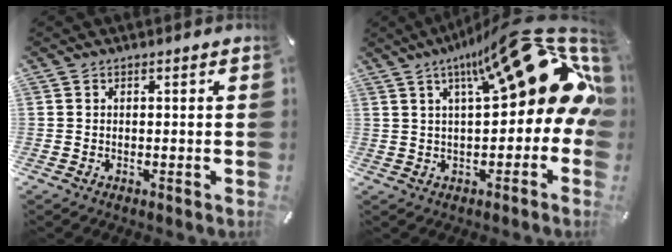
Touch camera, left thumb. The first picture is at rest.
{"total": 22.4, "force": [9.8, 8.1, 18.4], "torque": [-0.249, -0.074, 0.160]}